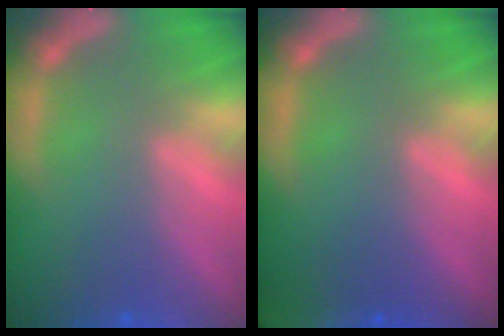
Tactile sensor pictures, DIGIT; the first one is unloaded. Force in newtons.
{"total": 6.4}